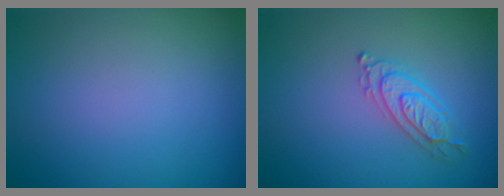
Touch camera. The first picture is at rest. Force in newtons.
{"total": 2.2, "press": 2.1, "slide": 0.4}